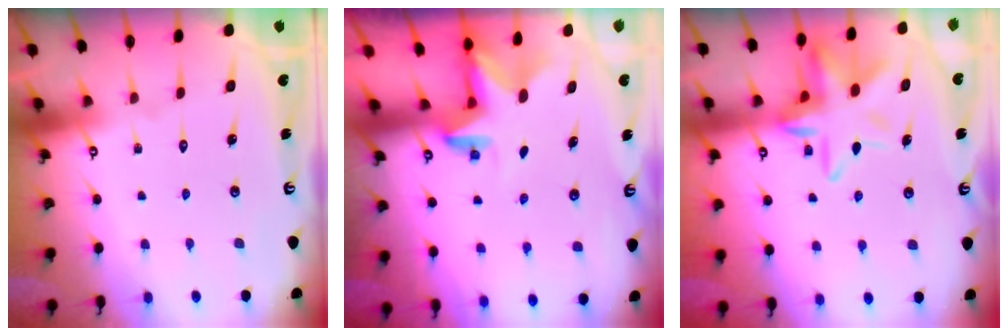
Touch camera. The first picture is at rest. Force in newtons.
{"total": 2.8, "press": 2.8, "slide": 0.3}
{"total": 13.2, "press": 13.1, "slide": 1.3}